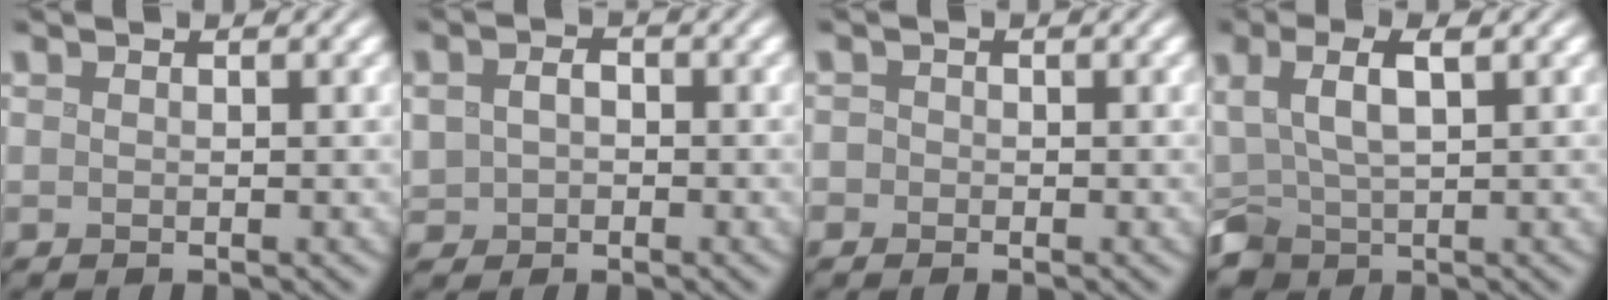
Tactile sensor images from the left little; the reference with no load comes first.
{"total": 3.1, "force": [0.1, 2.7, 1.6], "torque": [-0.027, 0.006, -0.010]}
{"total": 1.1, "force": [-0.3, 1.1, 0.2], "torque": [0.006, 0.000, -0.014]}
{"total": 3.8, "force": [1.1, 1.9, 3.1], "torque": [-0.068, 0.004, 0.023]}